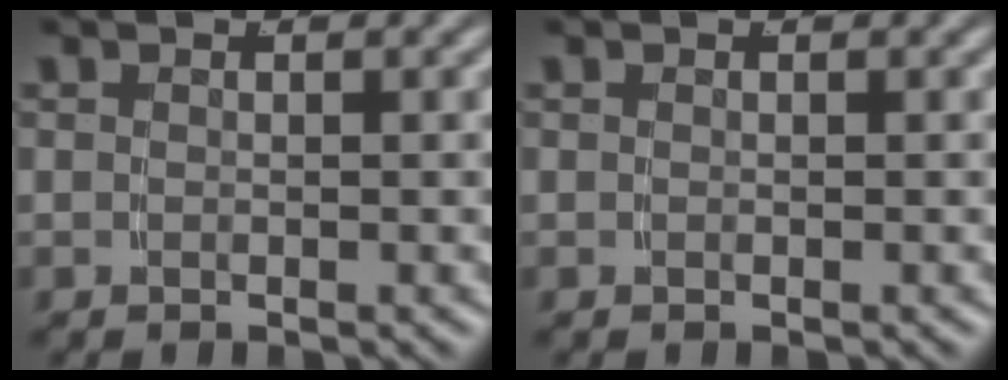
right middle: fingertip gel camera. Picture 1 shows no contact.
{"total": 0.0}